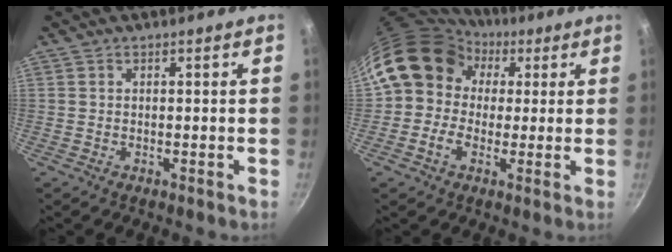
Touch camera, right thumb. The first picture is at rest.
{"total": 13.1, "force": [3.5, 10.9, 6.3], "torque": [-0.092, 0.016, 0.044]}